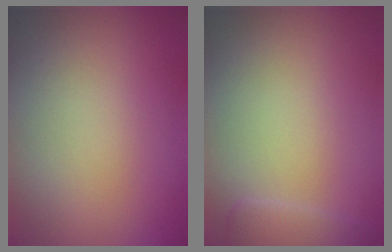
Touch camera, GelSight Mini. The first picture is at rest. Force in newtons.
{"total": 1.2, "press": 1.2, "slide": 0.1}